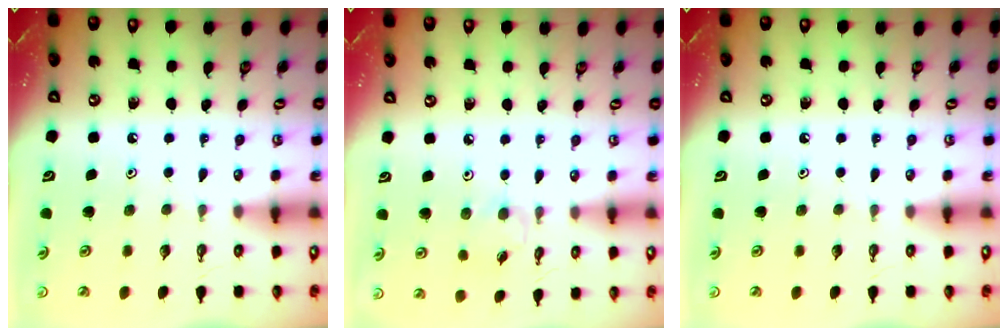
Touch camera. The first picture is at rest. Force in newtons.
{"total": 2.3, "press": 2.3, "slide": 0.3}
{"total": 0.0}